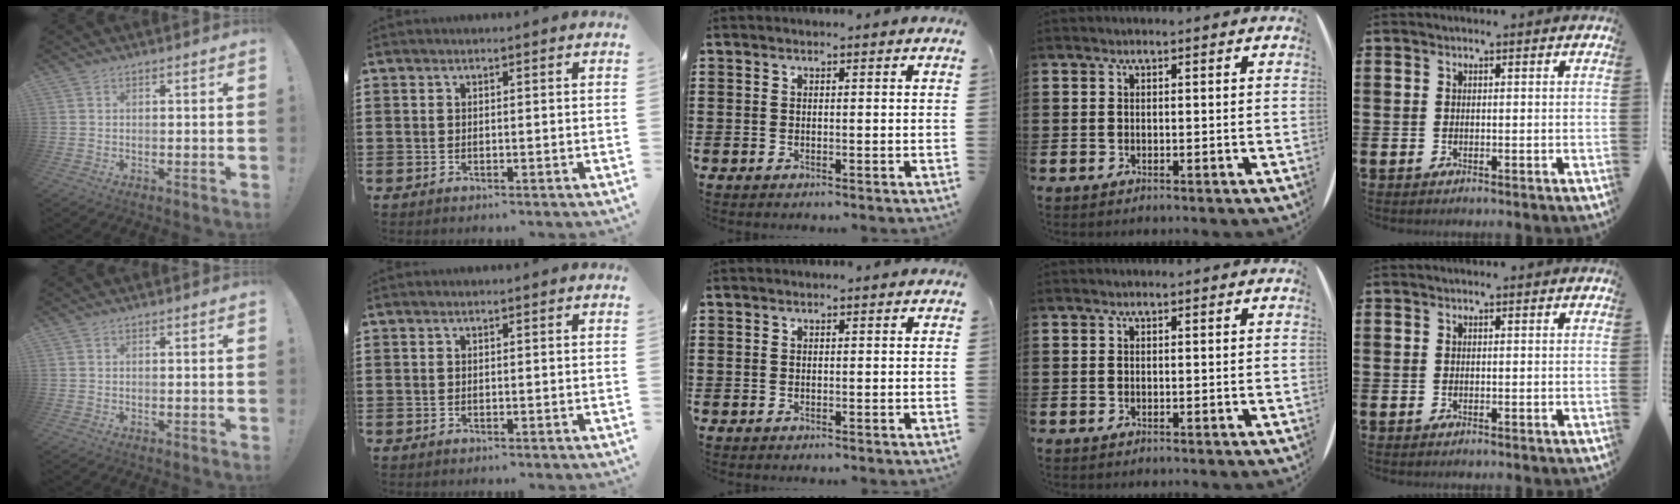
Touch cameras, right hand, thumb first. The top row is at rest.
{}